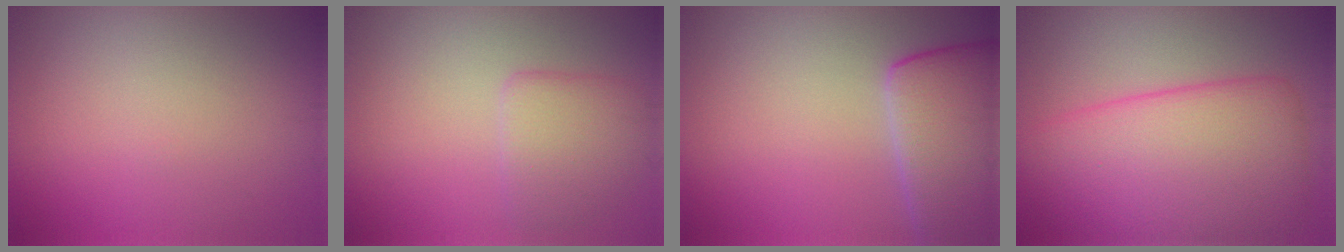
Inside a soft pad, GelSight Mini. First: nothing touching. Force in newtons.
{"total": 2.9, "press": 2.9, "slide": 0.3}
{"total": 7.7, "press": 7.7, "slide": 0.6}
{"total": 9.0, "press": 9.0, "slide": 0.4}